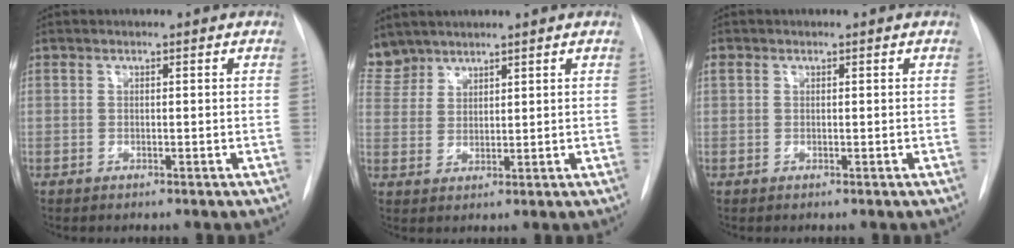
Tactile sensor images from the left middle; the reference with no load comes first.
{"total": 5.6, "force": [5.0, 2.4, -0.1], "torque": [0.004, 0.008, 0.107]}
{"total": 0.7, "force": [0.3, 0.5, 0.3], "torque": [-0.007, 0.013, 0.006]}